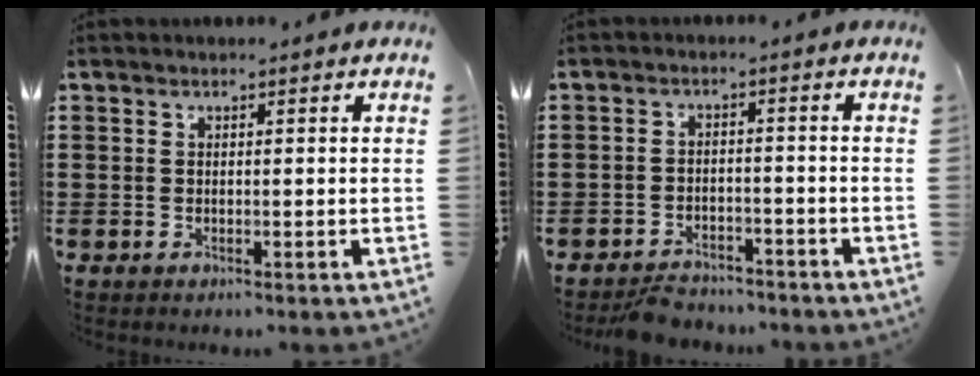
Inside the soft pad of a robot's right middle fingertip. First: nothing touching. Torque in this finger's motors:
{"motor_torque": [0.22, 0.11, 0.03, -0.01]}